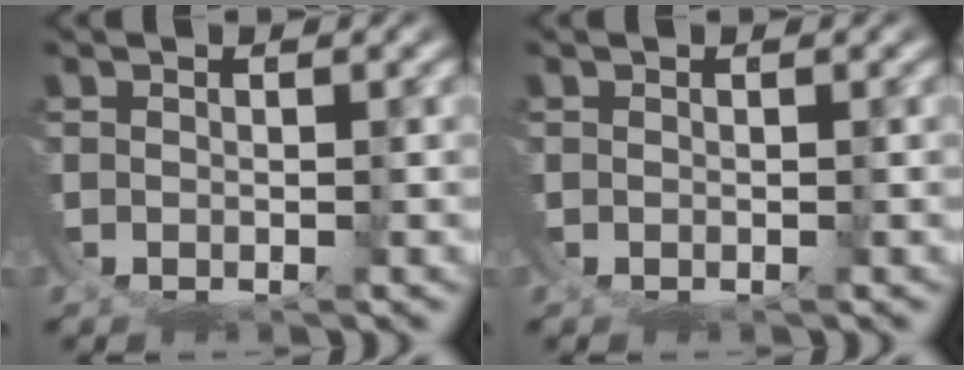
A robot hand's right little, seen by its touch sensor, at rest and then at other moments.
{"total": 0.0}